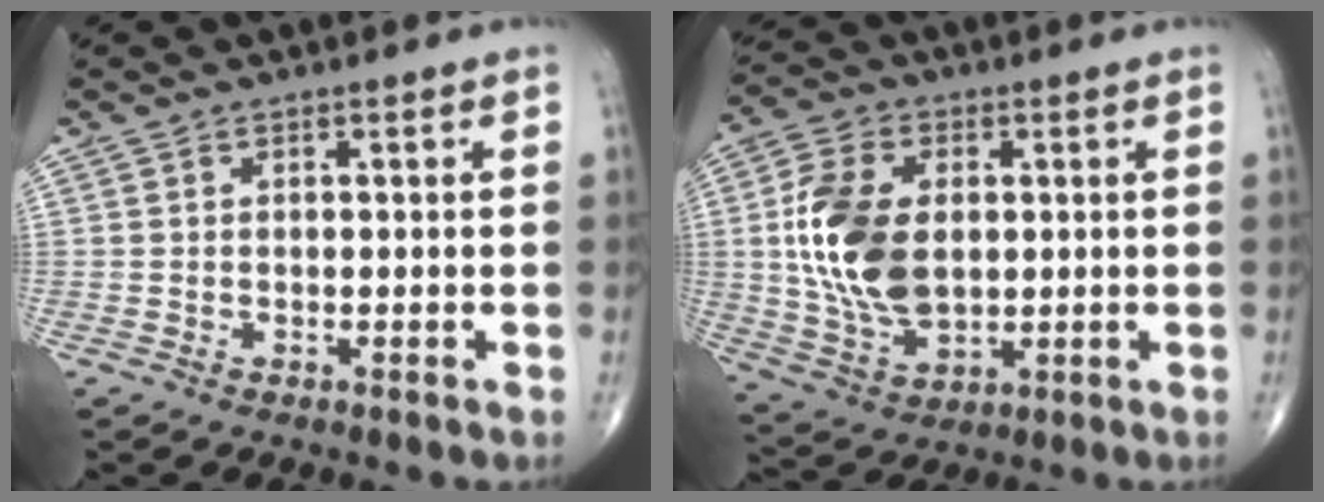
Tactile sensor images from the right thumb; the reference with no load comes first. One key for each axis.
{"total": 15.1, "fx": 1.4, "fy": 9.3, "fz": 11.8, "tx": -0.222, "ty": -0.005, "tz": 0.030}